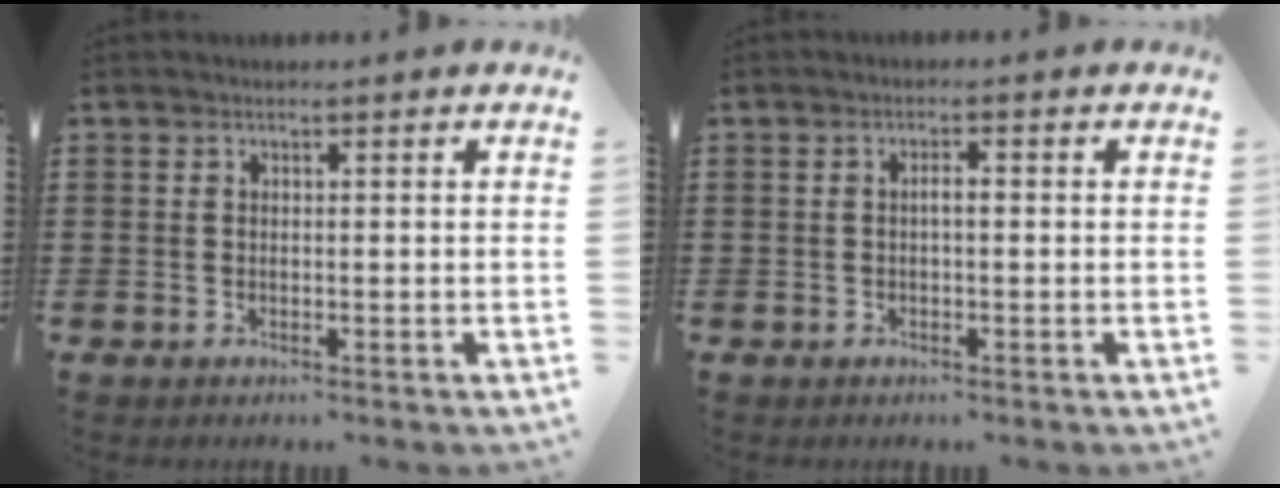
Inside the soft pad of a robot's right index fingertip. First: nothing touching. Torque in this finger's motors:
{"motor_torque": [0.32, -0.19, 0.05, 0.05]}